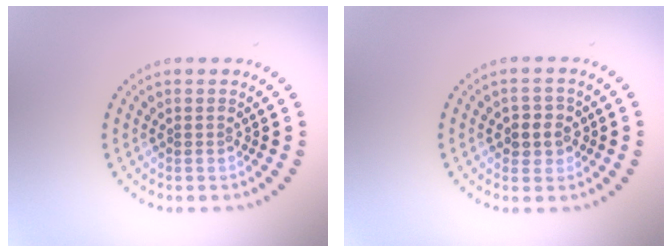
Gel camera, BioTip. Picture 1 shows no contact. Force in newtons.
{"total": 2.4, "press": 2.3, "slide": 0.8}